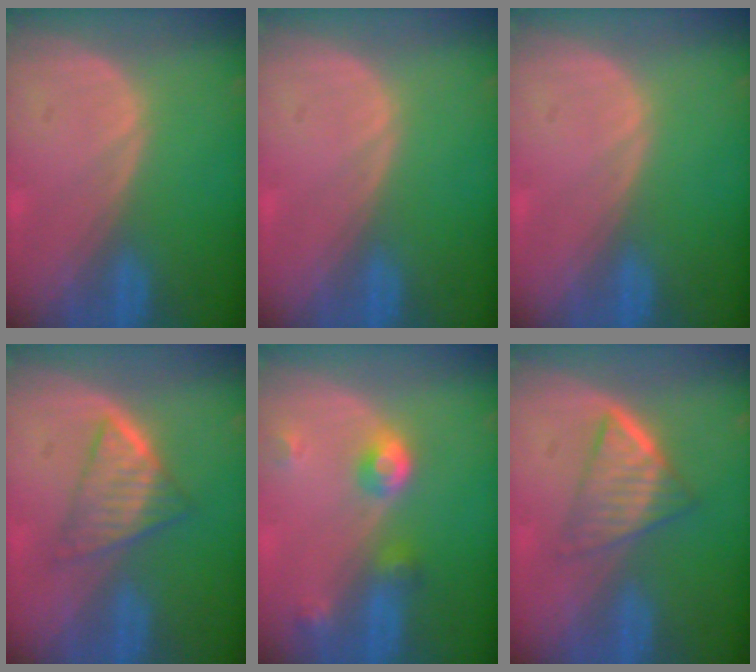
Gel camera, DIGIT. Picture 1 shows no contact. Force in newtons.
{"total": 0.0}
{"total": 0.0}
{"total": 5.5, "press": 5.4, "slide": 1.4}
{"total": 4.9, "press": 4.4, "slide": 2.1}
{"total": 6.6, "press": 5.5, "slide": 3.6}